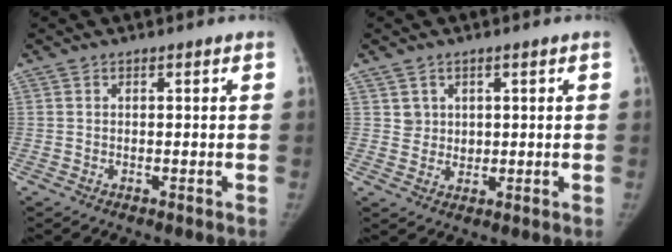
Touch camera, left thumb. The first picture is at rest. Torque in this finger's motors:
{"motor_torque": [-0.35, -0.15, 0.06, 0.04, 0.03]}